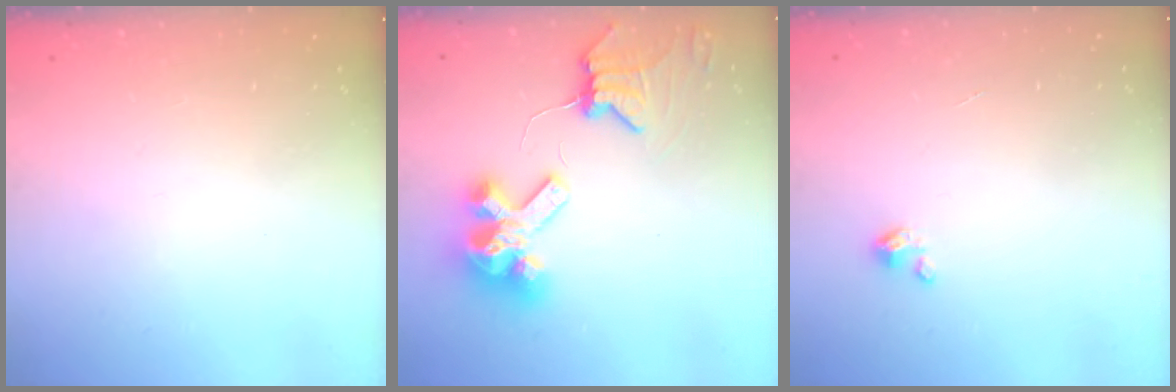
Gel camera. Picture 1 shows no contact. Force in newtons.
{"total": 10.6, "press": 10.5, "slide": 1.4}
{"total": 2.0, "press": 1.9, "slide": 0.3}